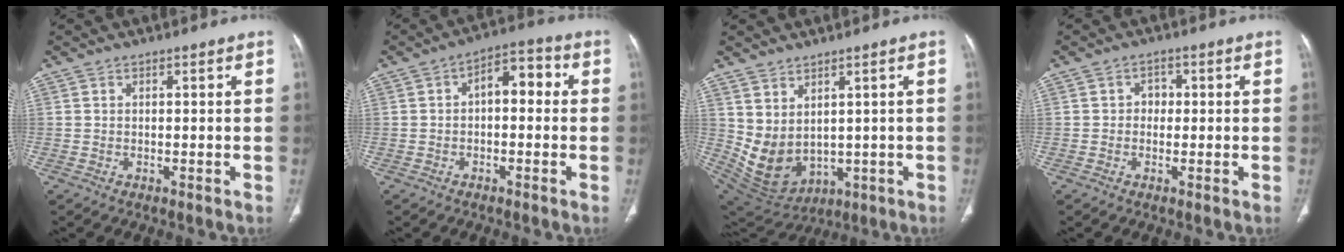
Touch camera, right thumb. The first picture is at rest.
{"total": 6.9, "force": [0.2, 3.9, 5.7], "torque": [-0.056, 0.029, -0.009]}
{"total": 9.5, "force": [2.0, 6.4, 6.7], "torque": [-0.109, -0.021, 0.076]}
{"total": 2.2, "force": [0.0, 1.9, 1.1], "torque": [0.002, 0.008, -0.006]}